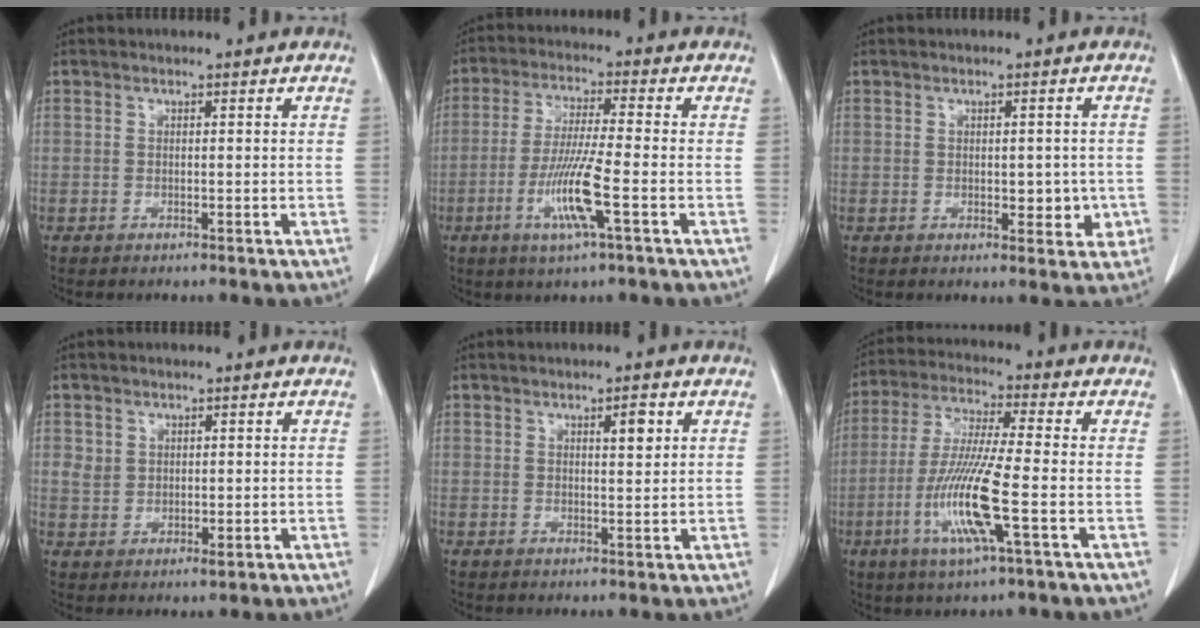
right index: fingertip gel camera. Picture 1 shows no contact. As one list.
[{"total": 9.8, "force": [-3.5, 0.1, 9.2], "torque": [-0.185, -0.014, -0.069]}, {"total": 5.0, "force": [-0.9, 2.7, 4.1], "torque": [-0.046, 0.005, -0.004]}, {"total": 3.9, "force": [0.7, 3.3, 2.1], "torque": [-0.037, 0.004, 0.022]}, {"total": 3.3, "force": [1.4, 1.1, 2.8], "torque": [-0.046, 0.001, 0.024]}, {"total": 13.0, "force": [-4.0, 0.4, 12.3], "torque": [-0.258, -0.016, -0.080]}]